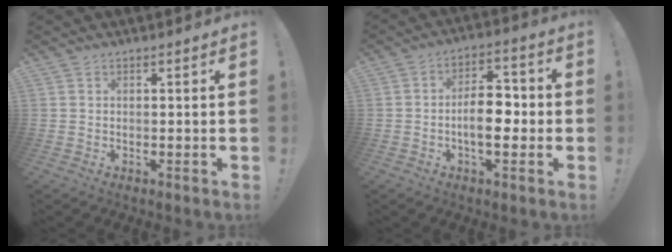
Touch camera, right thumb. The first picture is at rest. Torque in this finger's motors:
{"motor_torque": [-0.25, 0.28, 0.48, -0.63, 0.23]}